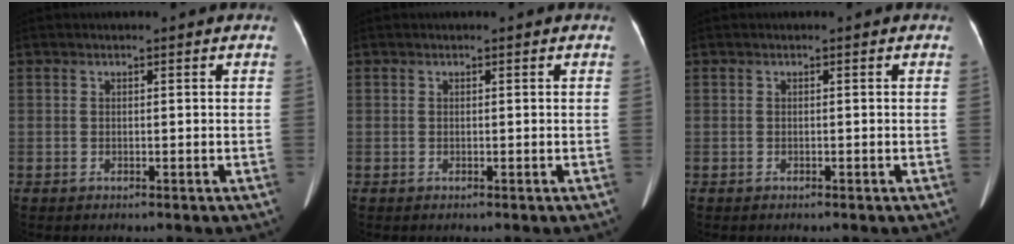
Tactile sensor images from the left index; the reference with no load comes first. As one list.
[{"total": 0.0}, {"total": 0.0}]